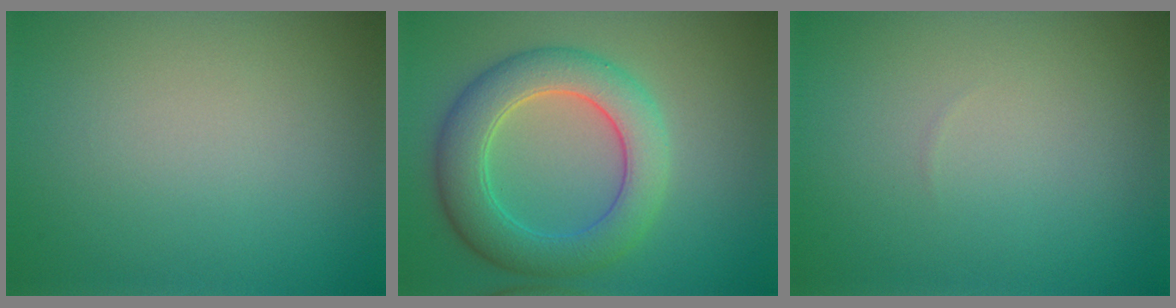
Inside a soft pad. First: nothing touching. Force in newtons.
{"total": 6.4, "press": 6.4, "slide": 0.3}
{"total": 0.0}